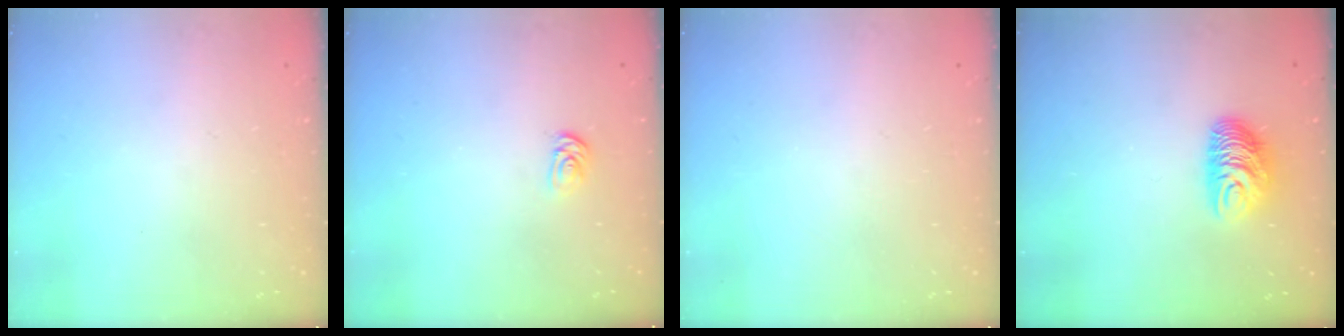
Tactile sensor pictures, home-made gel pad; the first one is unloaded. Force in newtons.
{"total": 2.1, "press": 2.1, "slide": 0.2}
{"total": 0.0}
{"total": 9.2, "press": 9.2, "slide": 0.5}